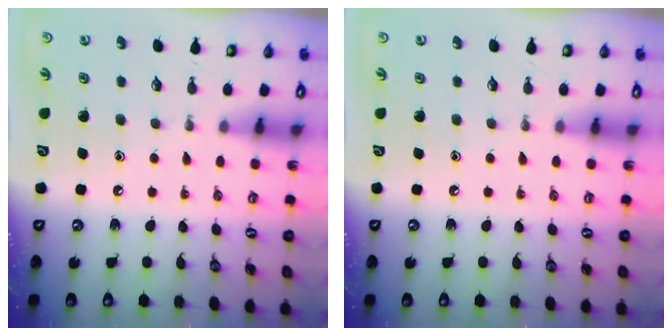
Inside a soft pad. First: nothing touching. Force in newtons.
{"total": 0.0}